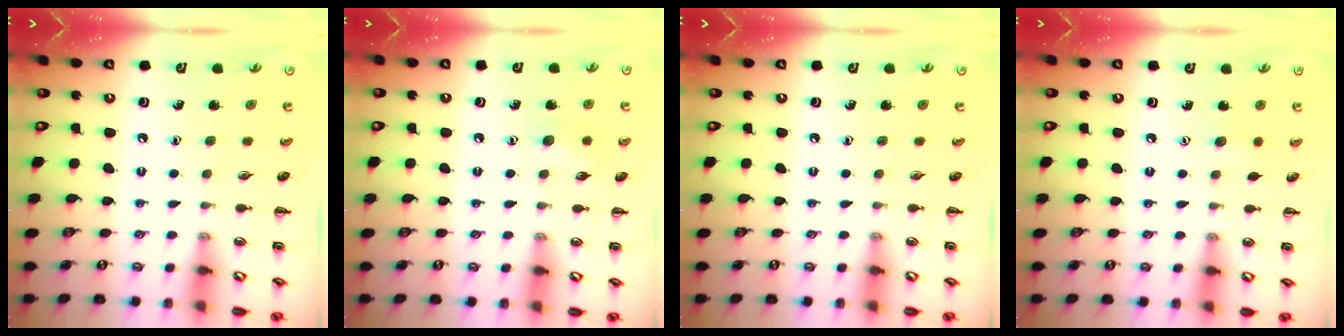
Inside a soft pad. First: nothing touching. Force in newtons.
{"total": 6.4, "press": 6.2, "slide": 1.6}
{"total": 0.0}
{"total": 2.5, "press": 2.4, "slide": 0.6}